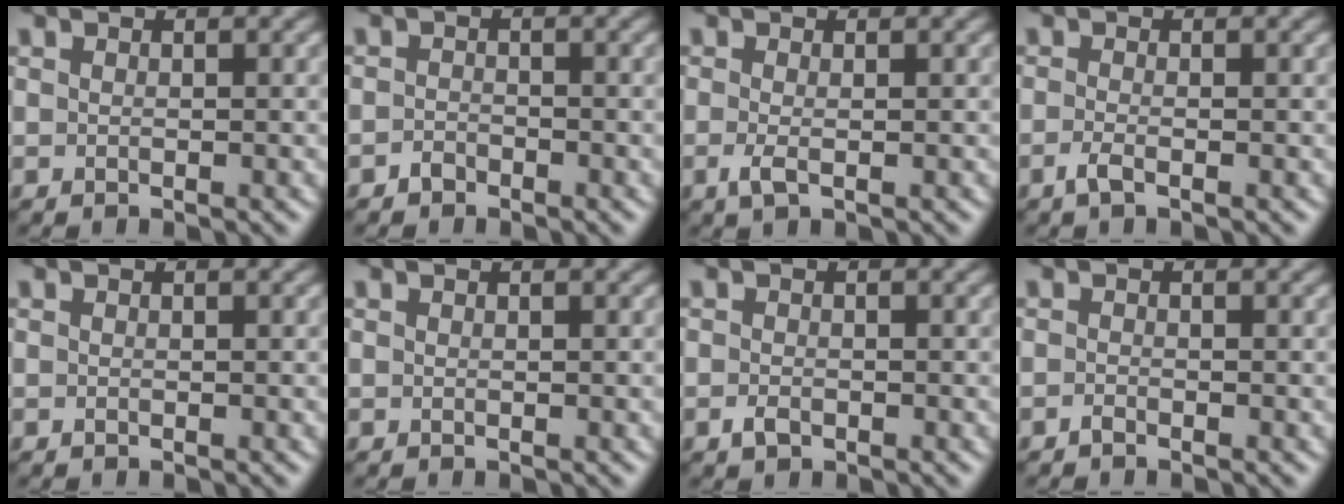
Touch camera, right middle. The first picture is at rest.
{"total": 1.0, "force": [-0.8, 0.6, 0.2], "torque": [-0.001, 0.002, -0.016]}
{"total": 1.5, "force": [-0.4, 0.5, 1.4], "torque": [-0.032, -0.006, -0.011]}
{"total": 1.4, "force": [-0.8, 0.3, 1.1], "torque": [-0.026, -0.004, -0.019]}
{"total": 0.0}
{"total": 0.0}
{"total": 1.1, "force": [-0.6, 0.7, 0.7], "torque": [-0.013, -0.002, -0.012]}
{"total": 0.6, "force": [-0.5, 0.1, 0.3], "torque": [-0.005, 0.000, -0.011]}